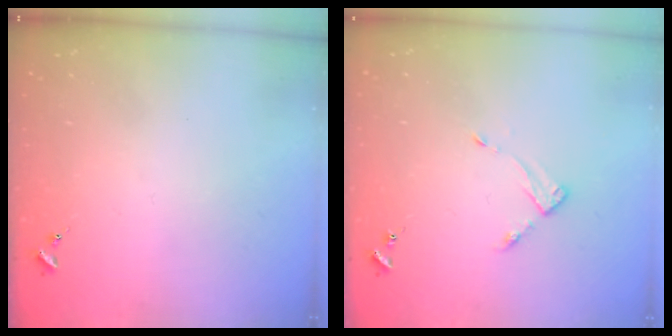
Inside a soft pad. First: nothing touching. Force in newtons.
{"total": 4.1, "press": 4.1, "slide": 0.4}